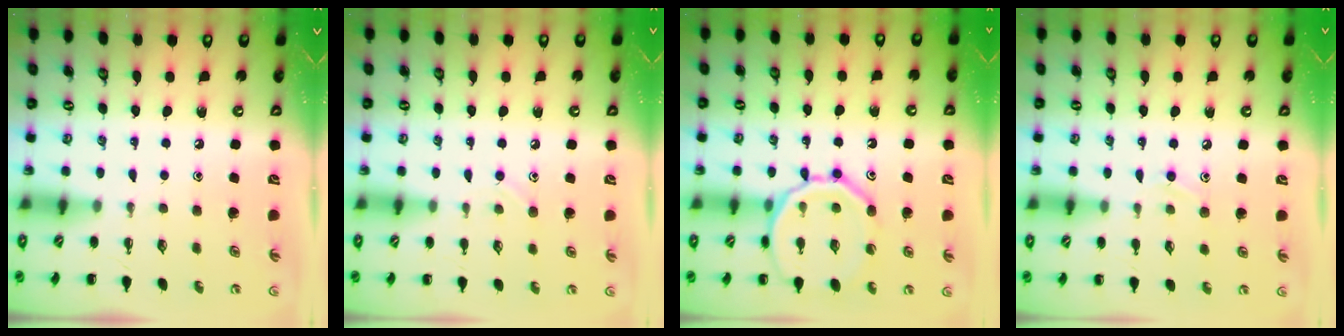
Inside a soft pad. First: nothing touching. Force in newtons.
{"total": 5.7, "press": 5.5, "slide": 1.6}
{"total": 16.1, "press": 16.0, "slide": 1.4}
{"total": 7.0, "press": 6.6, "slide": 2.4}